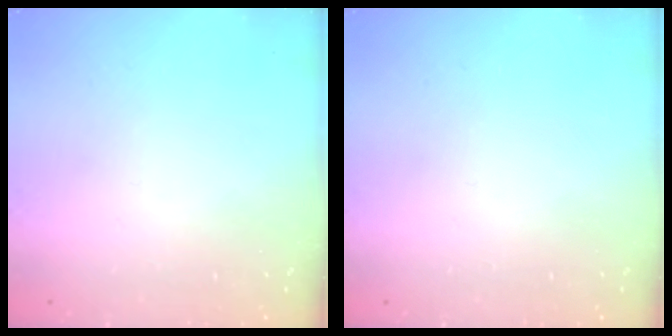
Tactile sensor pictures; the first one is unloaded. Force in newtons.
{"total": 0.0}